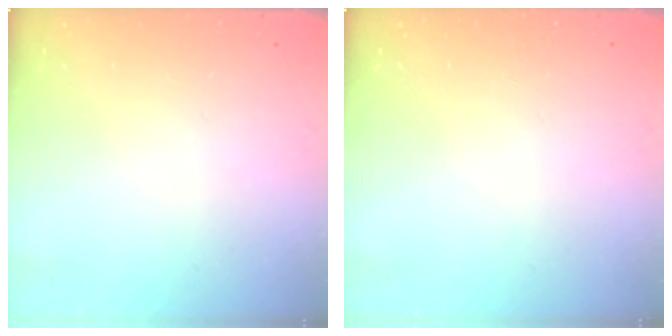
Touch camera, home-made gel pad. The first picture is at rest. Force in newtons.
{"total": 0.0}